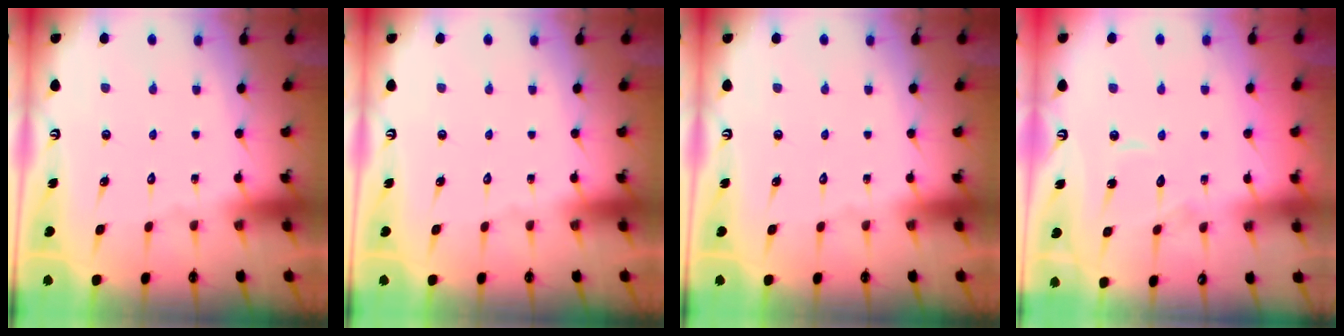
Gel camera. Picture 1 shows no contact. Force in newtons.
{"total": 0.0}
{"total": 0.0}
{"total": 4.0, "press": 4.0, "slide": 0.1}